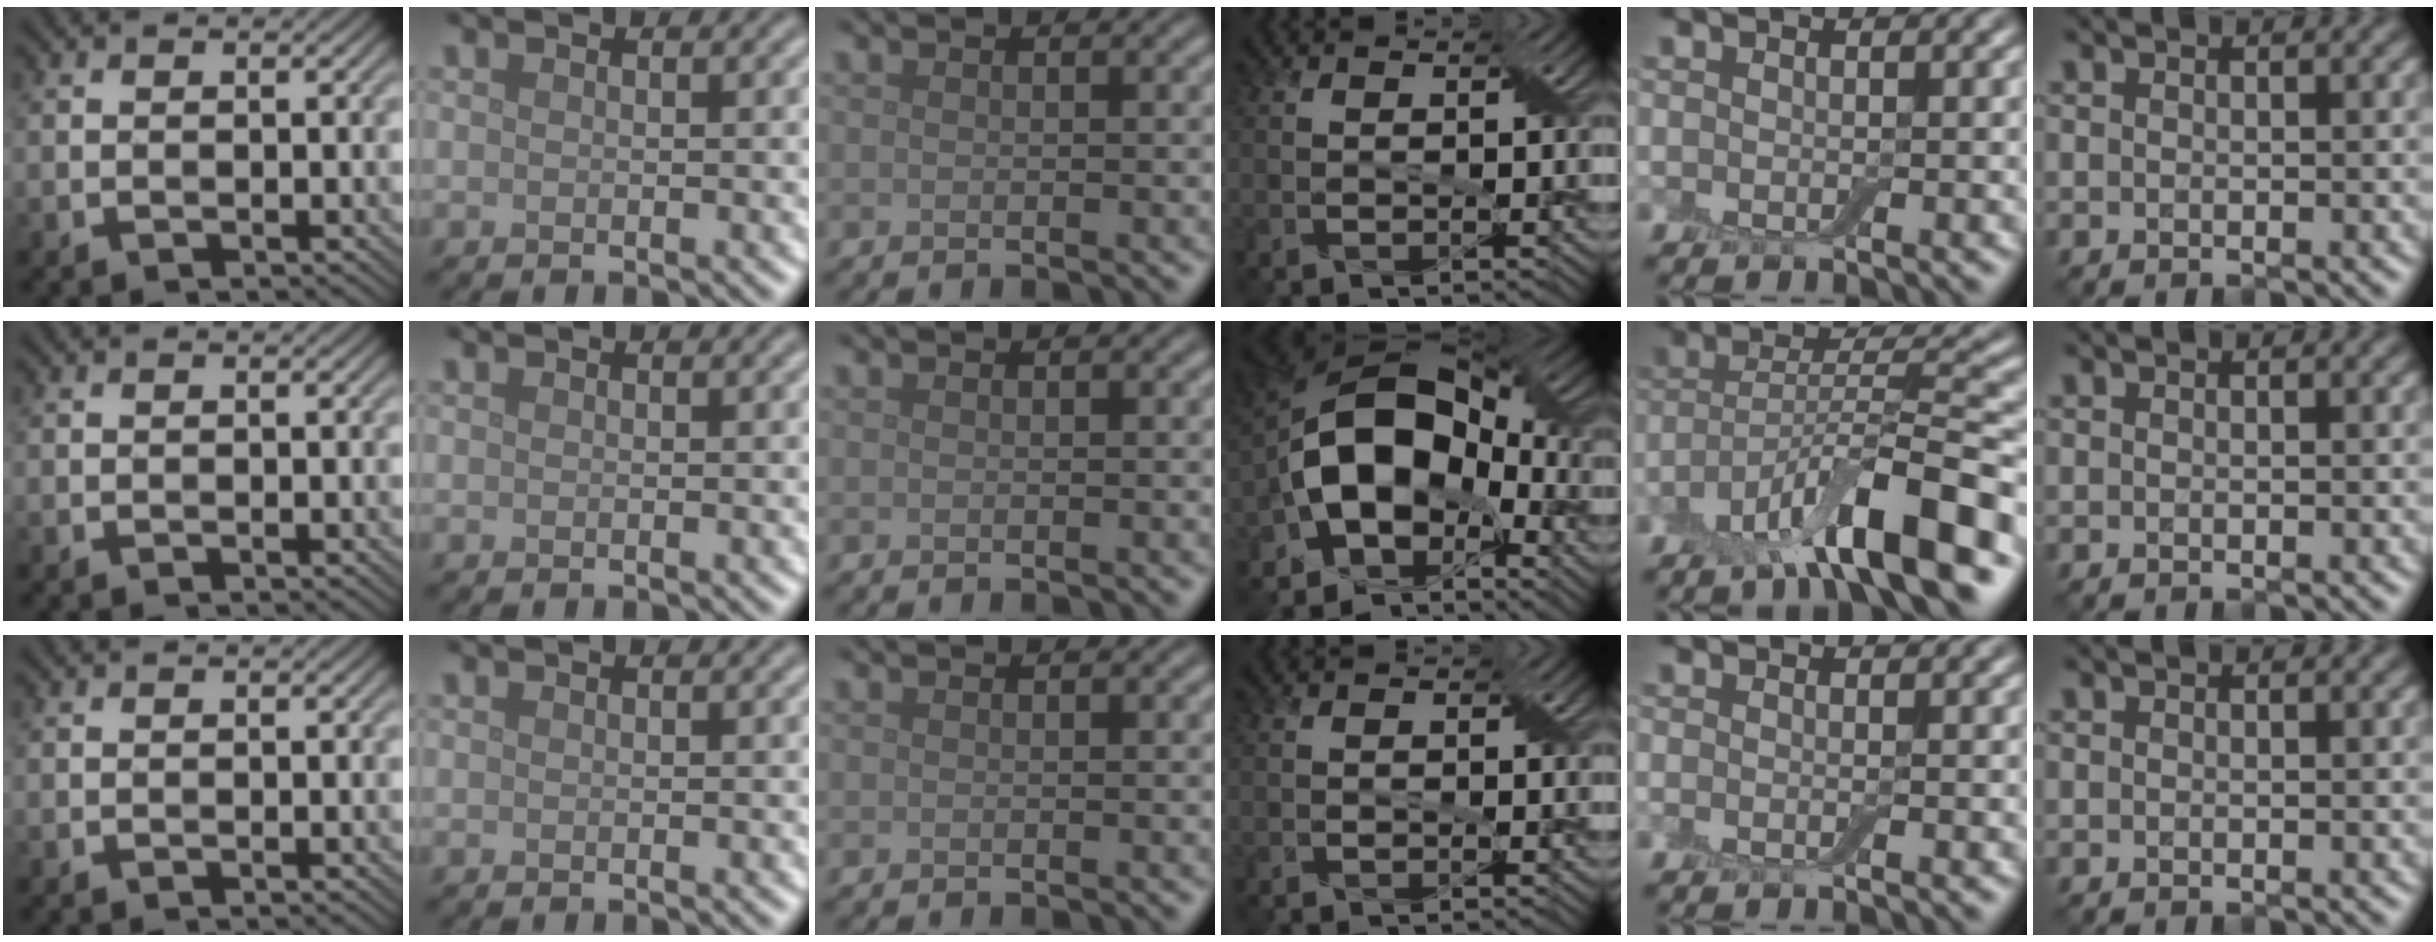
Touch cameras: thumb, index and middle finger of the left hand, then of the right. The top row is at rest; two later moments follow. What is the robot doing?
{"motion": "fold", "object": "bandage"}